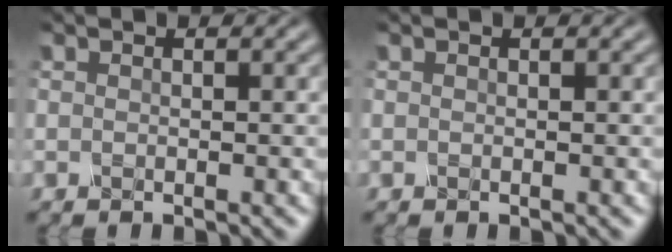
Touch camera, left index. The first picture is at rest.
{"total": 0.0}